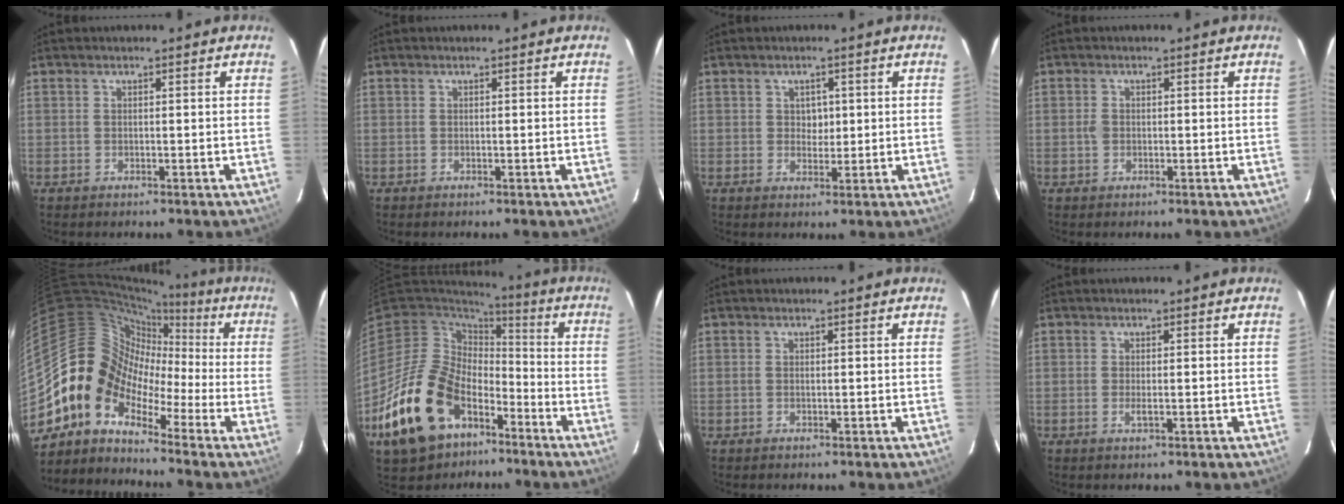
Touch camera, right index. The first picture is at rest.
{"total": 0.0}
{"total": 2.4, "force": [0.5, 2.2, 1.0], "torque": [-0.011, 0.006, 0.008]}
{"total": 1.4, "force": [-0.2, 1.2, 0.6], "torque": [-0.011, 0.002, -0.005]}
{"total": 10.5, "force": [-5.0, 8.9, 2.6], "torque": [-0.050, 0.038, -0.126]}
{"total": 22.5, "force": [-12.0, 14.2, 12.7], "torque": [-0.269, 0.002, -0.191]}
{"total": 0.0}
{"total": 1.1, "force": [-0.2, 0.2, 1.0], "torque": [-0.020, -0.003, -0.004]}